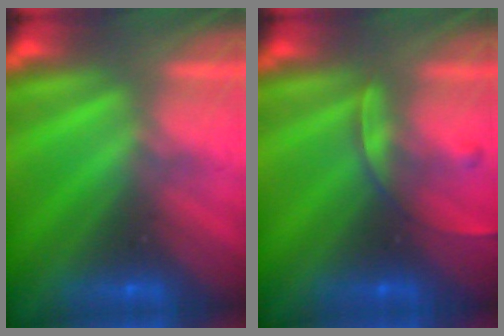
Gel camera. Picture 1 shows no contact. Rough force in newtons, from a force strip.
{"total": 2.5}